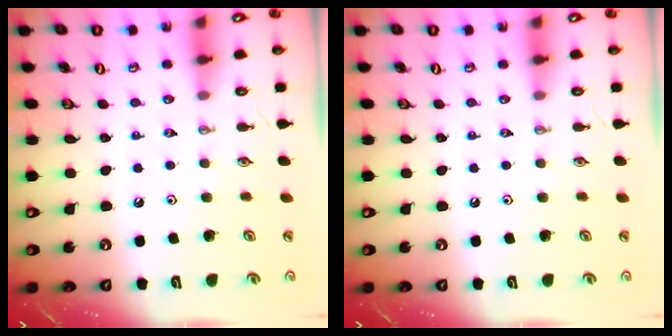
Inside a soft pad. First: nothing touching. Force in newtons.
{"total": 0.0}